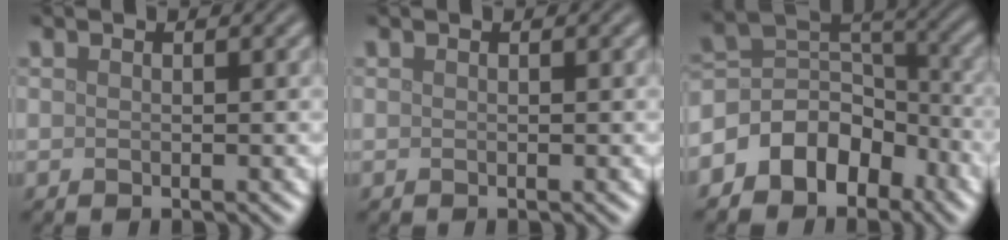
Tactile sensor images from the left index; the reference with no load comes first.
{"total": 0.0}
{"total": 6.1, "force": [-3.6, 4.2, 2.7], "torque": [-0.022, 0.009, -0.076]}